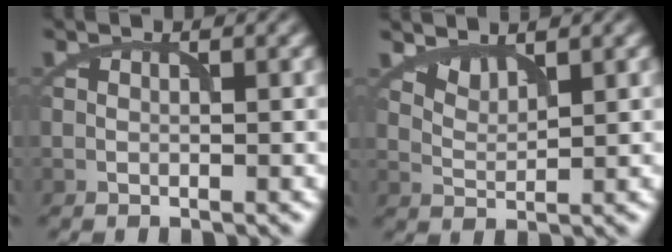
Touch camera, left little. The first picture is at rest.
{"total": 1.7, "force": [1.5, 0.4, 0.6], "torque": [-0.011, -0.006, 0.038]}